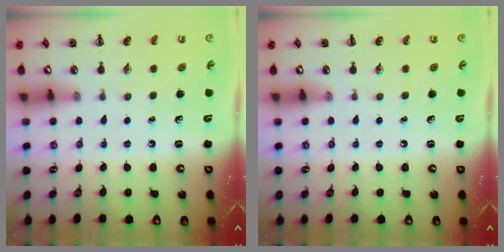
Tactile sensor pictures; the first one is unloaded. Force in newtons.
{"total": 0.0}